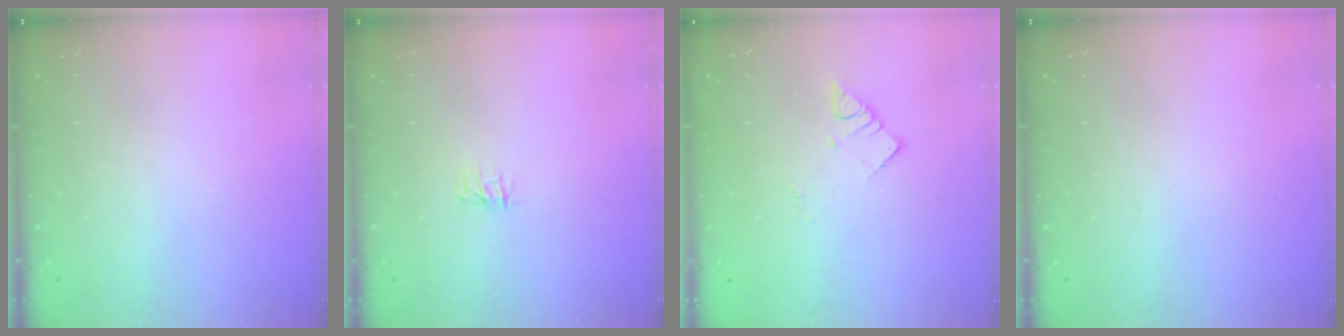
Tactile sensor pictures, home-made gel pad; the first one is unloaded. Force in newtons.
{"total": 0.0}
{"total": 2.6, "press": 2.6, "slide": 0.1}
{"total": 0.0}